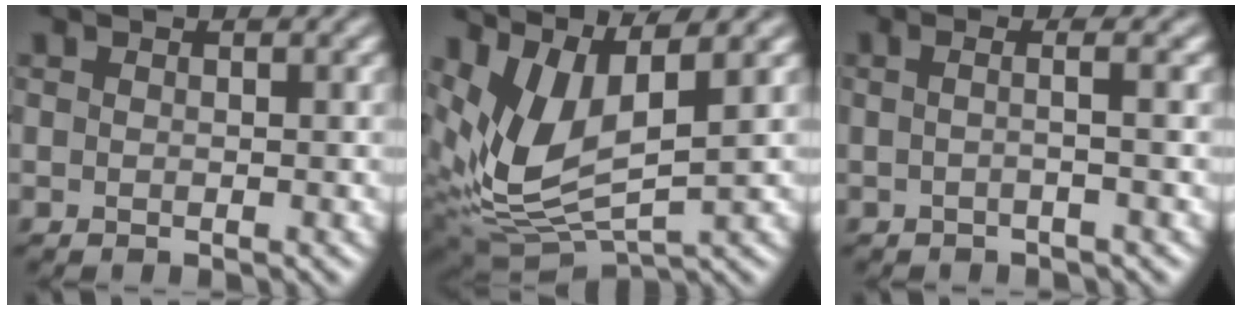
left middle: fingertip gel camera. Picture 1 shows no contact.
{"total": 7.1, "force": [2.6, 2.9, 5.9], "torque": [-0.142, -0.006, 0.058]}
{"total": 1.7, "force": [0.0, 0.2, 1.7], "torque": [-0.024, -0.007, -0.013]}